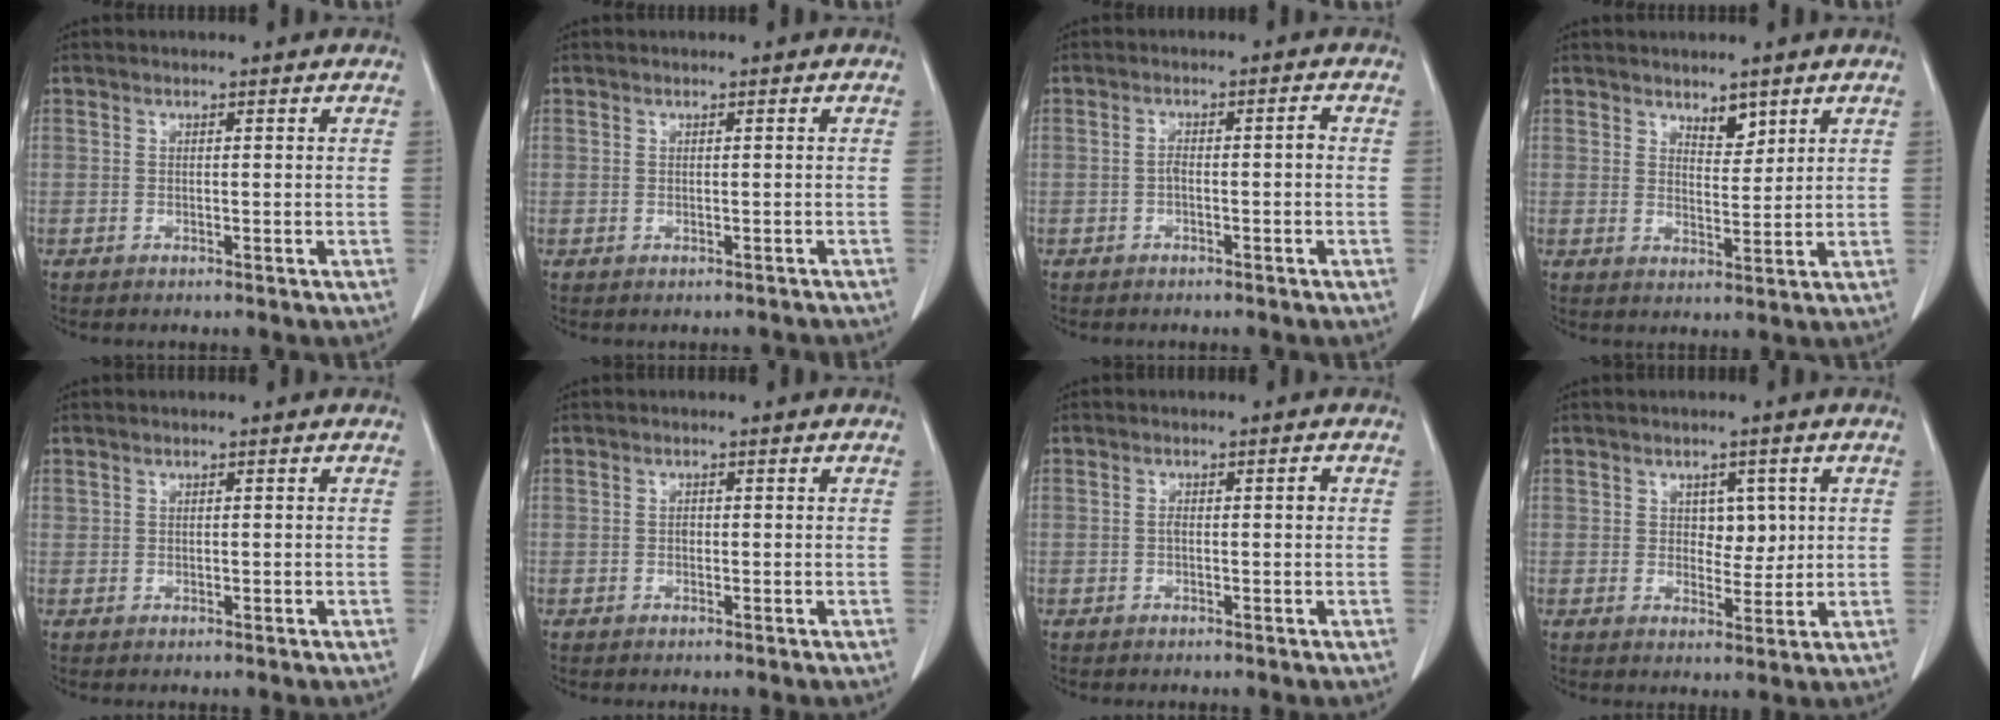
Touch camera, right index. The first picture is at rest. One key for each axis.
{"total": 0.8, "fx": -0.5, "fy": 0.7, "fz": 0.1, "tx": 0.001, "ty": 0.004, "tz": -0.007}
{"total": 2.2, "fx": -0.7, "fy": 0.6, "fz": 2.0, "tx": -0.034, "ty": 0.005, "tz": -0.009}
{"total": 3.2, "fx": 2.3, "fy": 1.4, "fz": 1.7, "tx": -0.024, "ty": -0.007, "tz": 0.041}
{"total": 0.0}
{"total": 0.5, "fx": -0.1, "fy": 0.4, "fz": 0.3, "tx": -0.005, "ty": 0.002, "tz": -0.002}
{"total": 1.6, "fx": 0.0, "fy": 0.5, "fz": 1.5, "tx": -0.025, "ty": 0.002, "tz": 0.002}
{"total": 3.7, "fx": 1.0, "fy": 2.4, "fz": 2.7, "tx": -0.031, "ty": 0.001, "tz": 0.017}